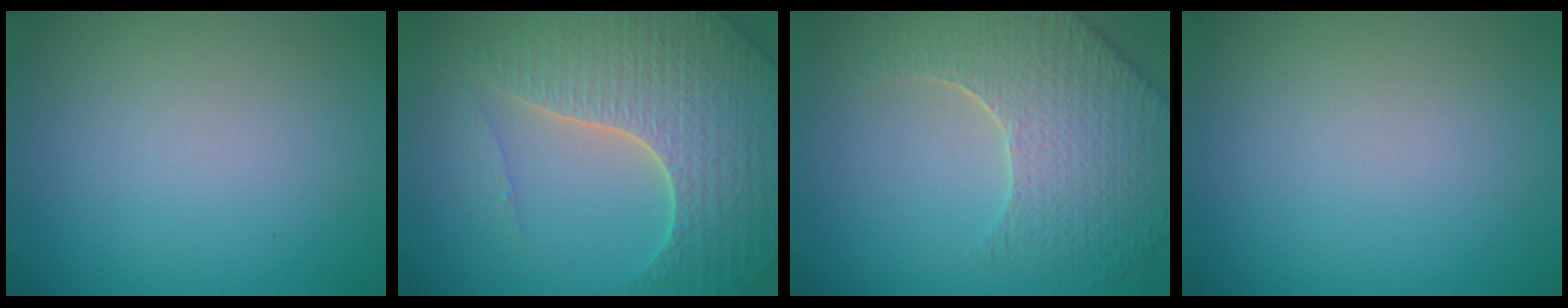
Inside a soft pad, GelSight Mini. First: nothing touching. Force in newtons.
{"total": 7.1, "press": 6.9, "slide": 1.8}
{"total": 6.6, "press": 5.4, "slide": 3.8}
{"total": 0.0}